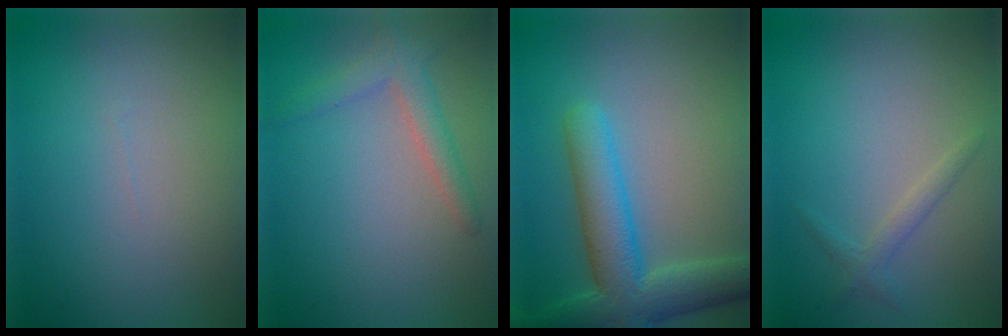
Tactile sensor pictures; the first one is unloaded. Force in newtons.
{"total": 2.6, "press": 2.6, "slide": 0.0}
{"total": 7.5, "press": 7.5, "slide": 0.4}
{"total": 1.3, "press": 1.3, "slide": 0.0}